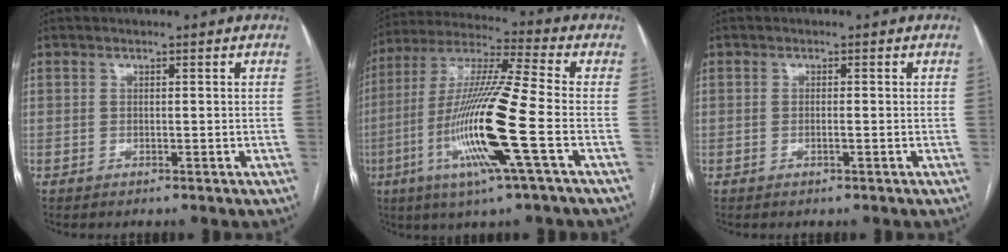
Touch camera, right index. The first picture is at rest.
{"total": 17.4, "force": [-5.1, -0.5, 16.6], "torque": [-0.335, -0.015, -0.106]}
{"total": 0.7, "force": [-0.2, 0.0, 0.7], "torque": [-0.014, 0.000, -0.003]}